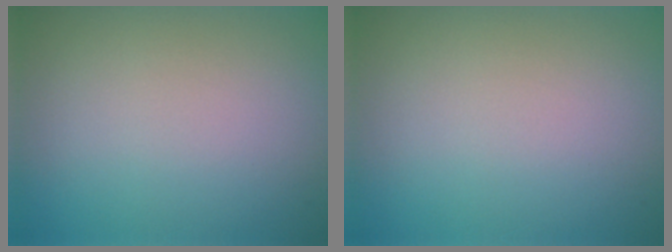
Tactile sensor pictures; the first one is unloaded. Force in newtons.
{"total": 0.0}